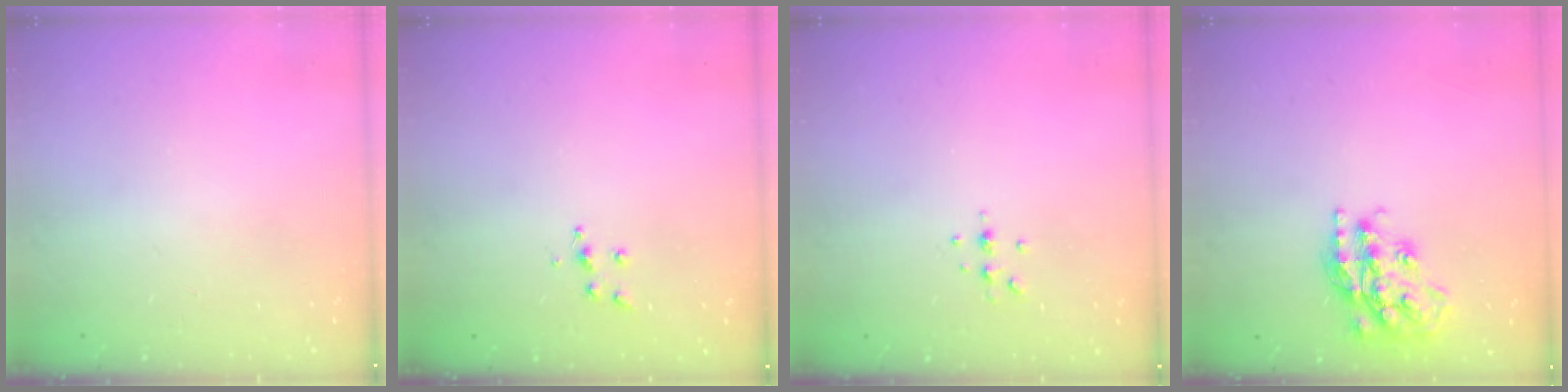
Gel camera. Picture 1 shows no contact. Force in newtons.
{"total": 6.1, "press": 6.1, "slide": 0.5}
{"total": 4.4, "press": 4.3, "slide": 0.6}
{"total": 18.6, "press": 18.5, "slide": 1.5}